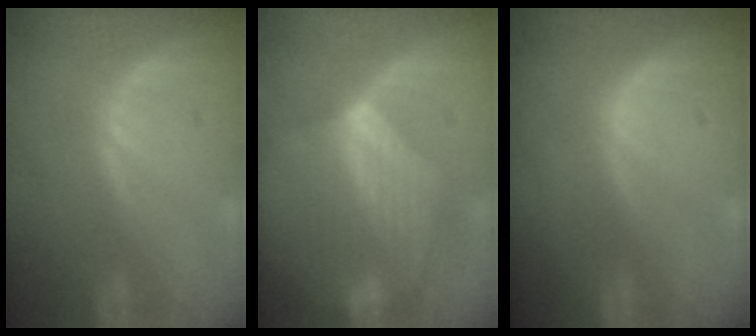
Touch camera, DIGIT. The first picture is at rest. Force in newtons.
{"total": 7.0, "press": 6.7, "slide": 1.8}
{"total": 0.0}